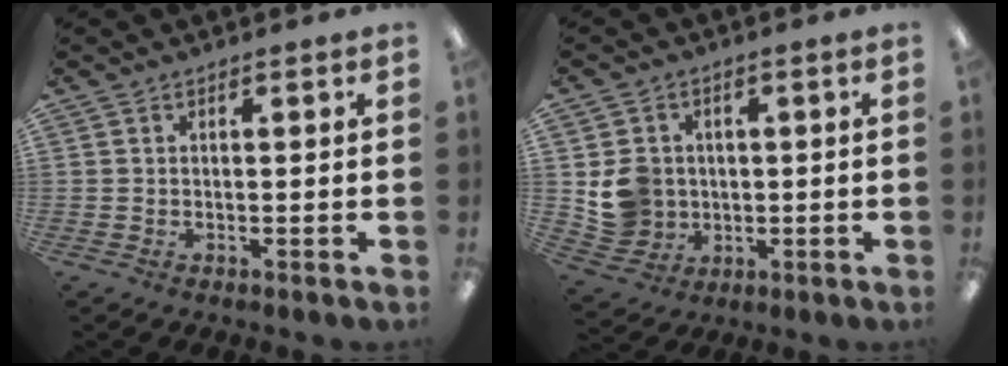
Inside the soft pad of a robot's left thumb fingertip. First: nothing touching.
{"total": 7.6, "force": [0.9, 7.3, 1.8], "torque": [-0.039, 0.006, 0.027]}